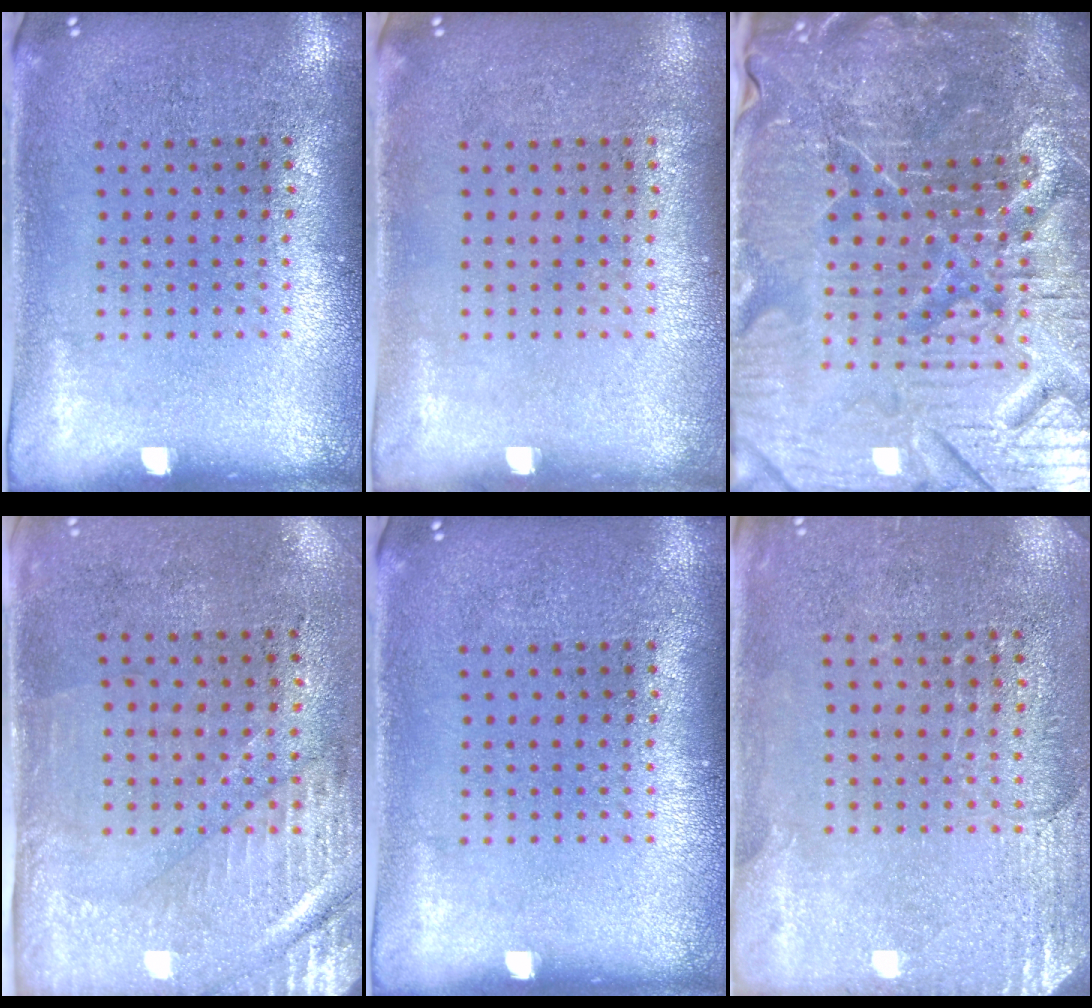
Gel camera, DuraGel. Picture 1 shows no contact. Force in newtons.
{"total": 0.0}
{"total": 7.2, "press": 6.4, "slide": 3.3}
{"total": 2.9, "press": 2.5, "slide": 1.5}
{"total": 0.0}
{"total": 2.6, "press": 2.3, "slide": 1.2}